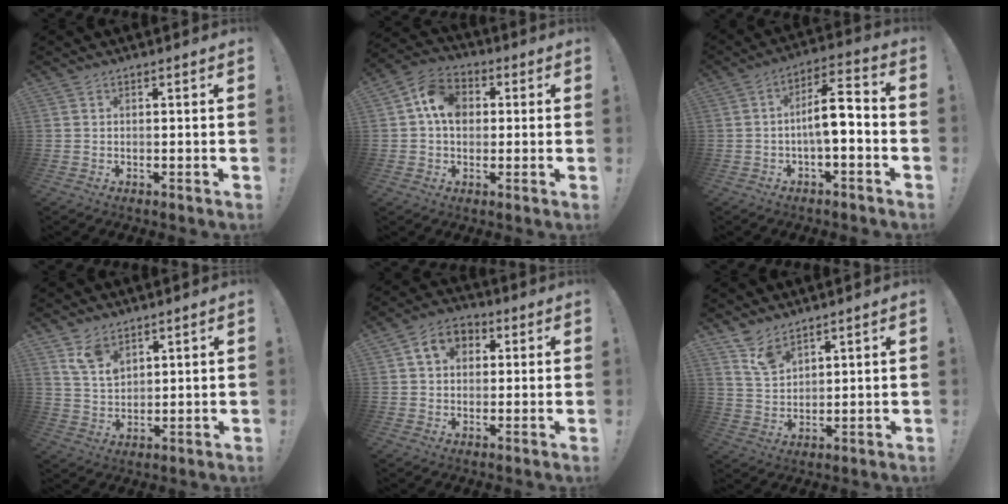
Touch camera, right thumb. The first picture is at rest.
{"total": 11.1, "force": [2.2, 8.5, 6.7], "torque": [-0.107, 0.011, 0.045]}
{"total": 10.0, "force": [-1.6, 3.1, 9.4], "torque": [-0.146, 0.010, -0.030]}
{"total": 8.2, "force": [5.8, 4.4, 3.7], "torque": [-0.069, -0.028, 0.114]}
{"total": 8.0, "force": [2.6, 6.3, 4.2], "torque": [-0.064, 0.006, 0.050]}
{"total": 7.3, "force": [5.9, 3.1, 2.9], "torque": [-0.054, -0.034, 0.113]}